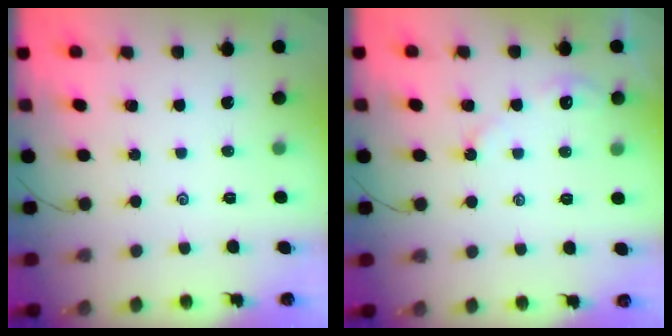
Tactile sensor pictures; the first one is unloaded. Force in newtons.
{"total": 3.6, "press": 3.6, "slide": 0.5}